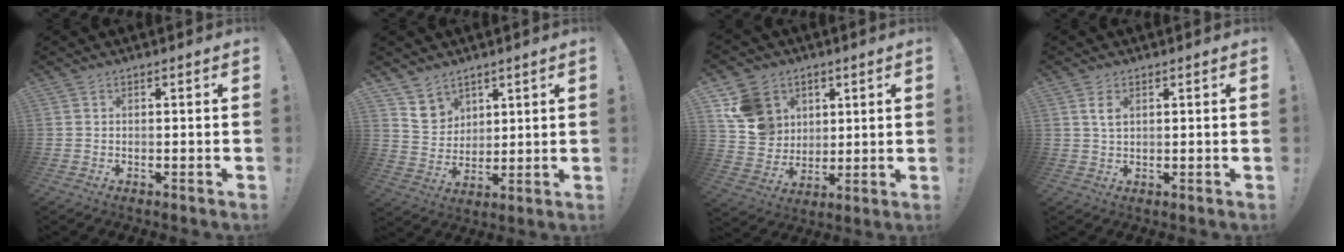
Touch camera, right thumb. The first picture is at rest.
{"total": 7.8, "force": [5.8, 5.2, 0.6], "torque": [-0.002, -0.048, 0.113]}
{"total": 12.8, "force": [5.5, 10.9, 3.8], "torque": [-0.053, -0.023, 0.116]}
{"total": 3.0, "force": [1.2, 1.4, 2.3], "torque": [-0.035, -0.003, 0.019]}